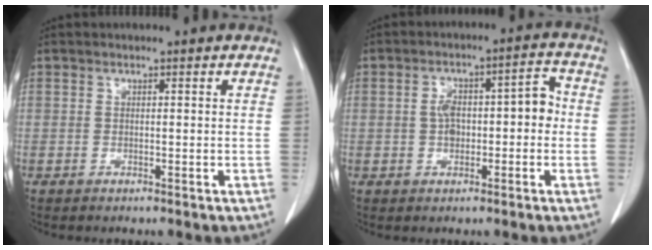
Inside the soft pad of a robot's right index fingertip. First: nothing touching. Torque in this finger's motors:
{"motor_torque": [0.22, 0.00, 0.14, 0.07]}